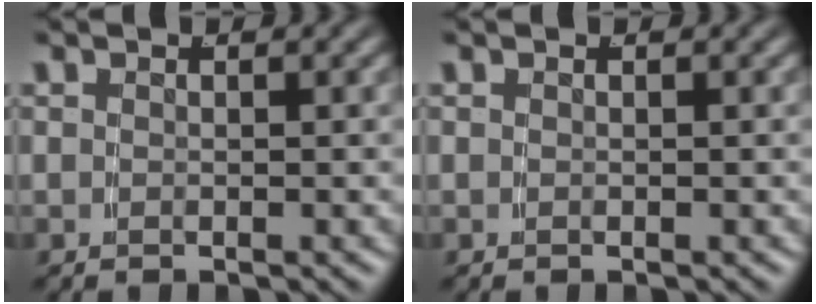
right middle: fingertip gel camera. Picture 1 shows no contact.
{"total": 0.0}